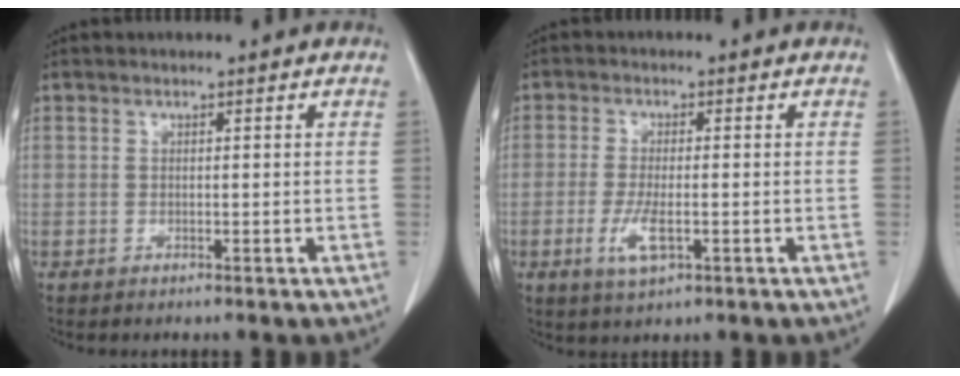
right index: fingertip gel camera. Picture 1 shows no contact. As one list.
[{"total": 4.7, "force": [-1.5, 1.3, 4.3], "torque": [-0.096, -0.010, -0.022]}]